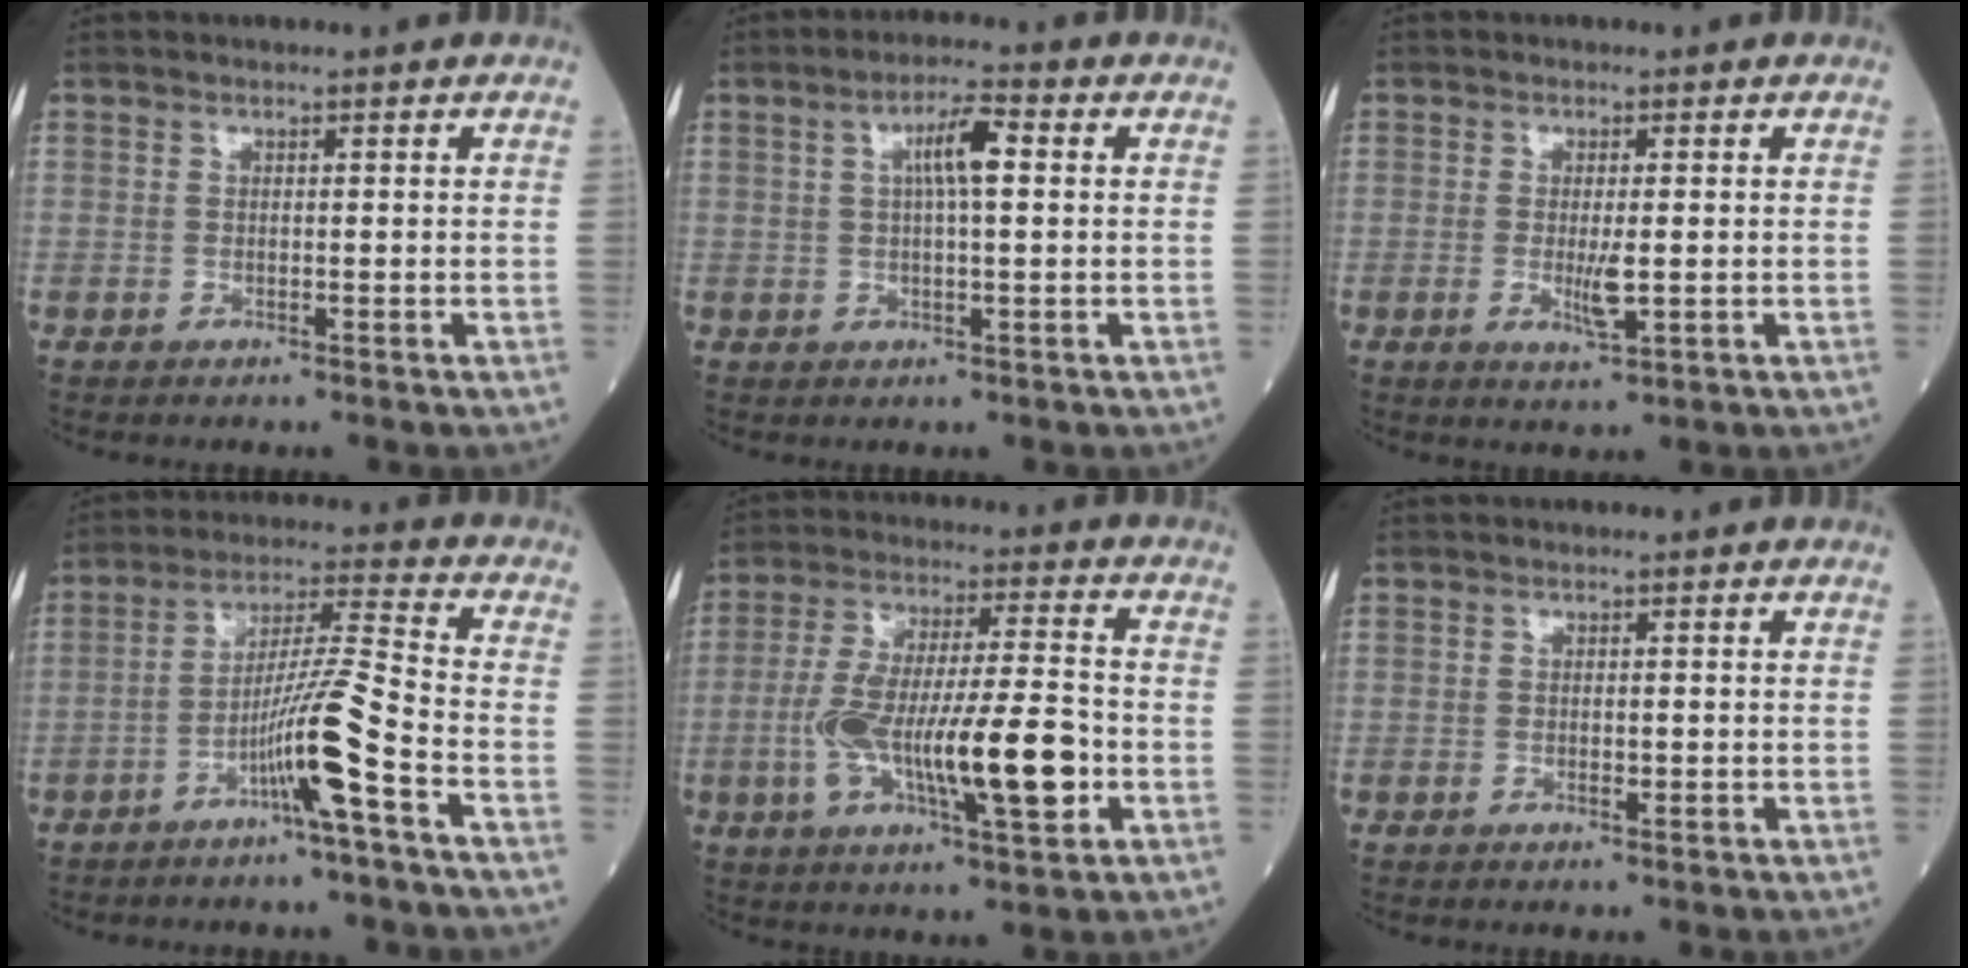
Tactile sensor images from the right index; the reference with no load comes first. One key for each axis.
{"total": 5.4, "fx": 1.2, "fy": 0.7, "fz": 5.2, "tx": -0.093, "ty": 0.012, "tz": 0.020}
{"total": 3.4, "fx": -0.5, "fy": 0.5, "fz": 3.3, "tx": -0.062, "ty": -0.006, "tz": -0.007}
{"total": 9.3, "fx": -4.5, "fy": -1.3, "fz": 8.0, "tx": -0.151, "ty": 0.008, "tz": -0.085}
{"total": 15.9, "fx": -3.8, "fy": 2.7, "fz": 15.2, "tx": -0.281, "ty": 0.002, "tz": -0.063}
{"total": 0.8, "fx": -0.3, "fy": 0.2, "fz": 0.7, "tx": -0.013, "ty": 0.000, "tz": -0.004}